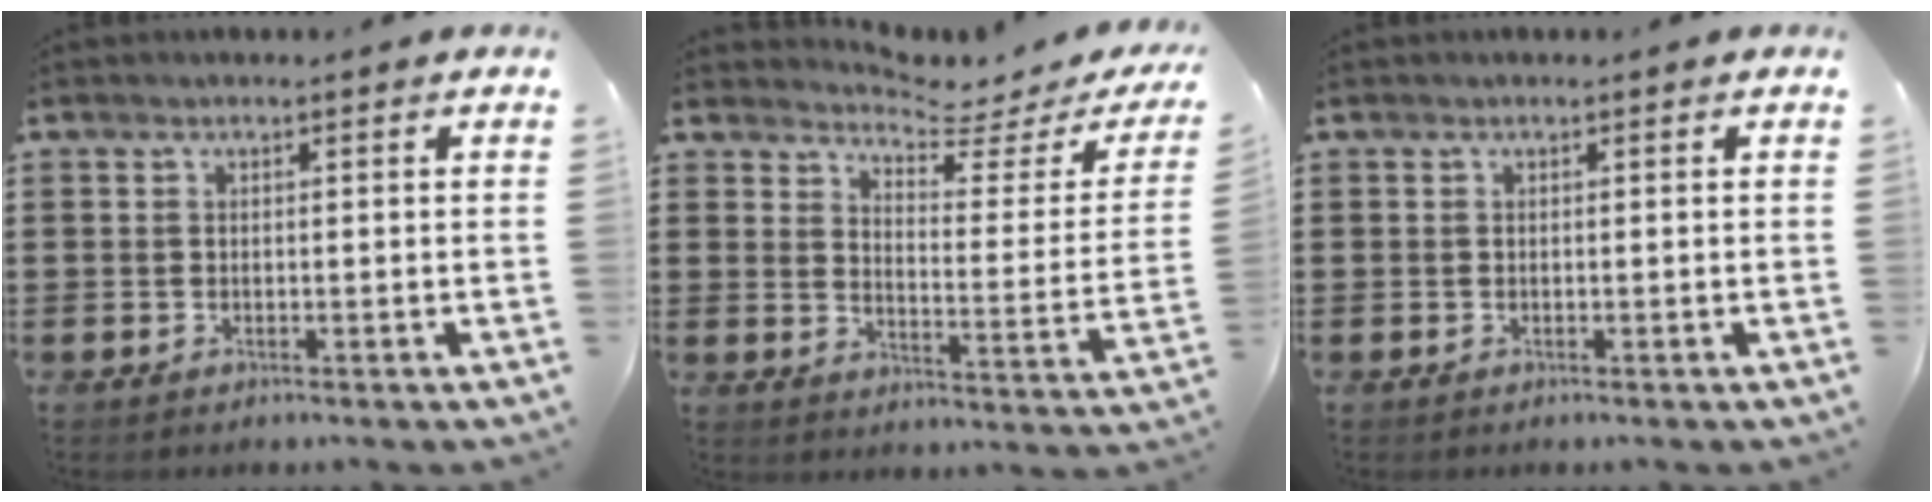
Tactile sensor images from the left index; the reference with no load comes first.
{"total": 4.4, "force": [4.2, 0.2, 1.2], "torque": [-0.034, -0.037, 0.063]}
{"total": 0.0}